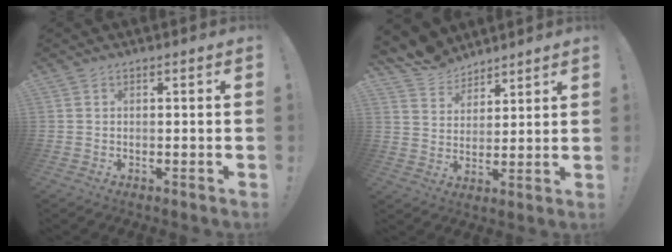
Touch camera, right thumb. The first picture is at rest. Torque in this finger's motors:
{"motor_torque": [-0.97, 1.05, -0.60, 0.84, 0.05]}